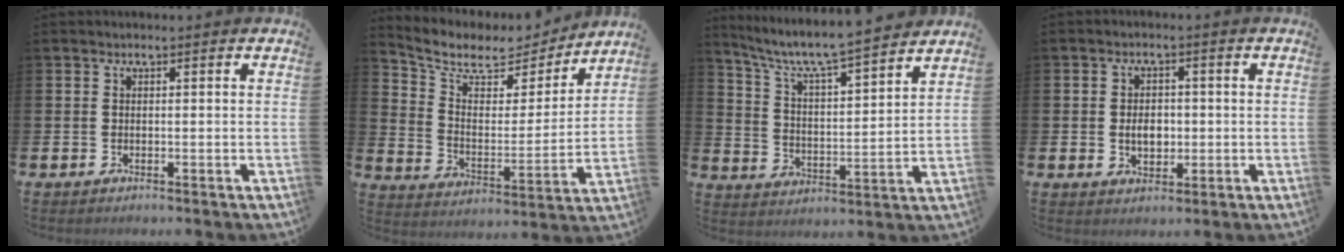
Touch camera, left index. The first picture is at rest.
{"total": 7.6, "force": [6.6, 3.1, 2.0], "torque": [-0.084, -0.047, 0.111]}
{"total": 7.8, "force": [7.2, 0.5, 2.9], "torque": [-0.089, -0.055, 0.121]}
{"total": 3.7, "force": [-0.2, 2.6, 2.6], "torque": [-0.036, 0.002, -0.010]}